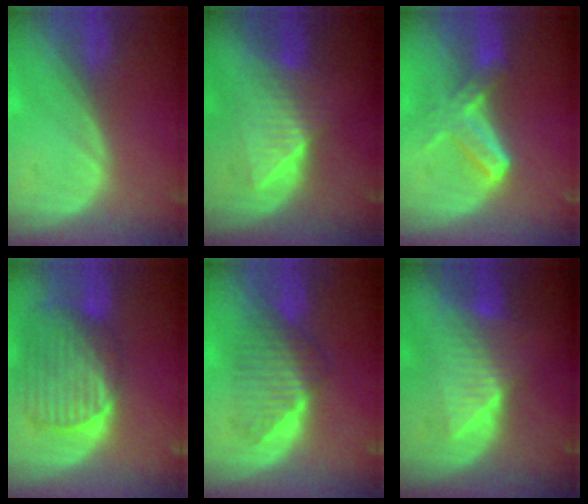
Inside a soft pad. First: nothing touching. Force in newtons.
{"total": 6.4, "press": 6.3, "slide": 0.3}
{"total": 5.7, "press": 5.7, "slide": 1.0}
{"total": 10.5, "press": 8.9, "slide": 5.5}
{"total": 6.7, "press": 6.6, "slide": 1.0}
{"total": 7.3, "press": 7.2, "slide": 1.5}